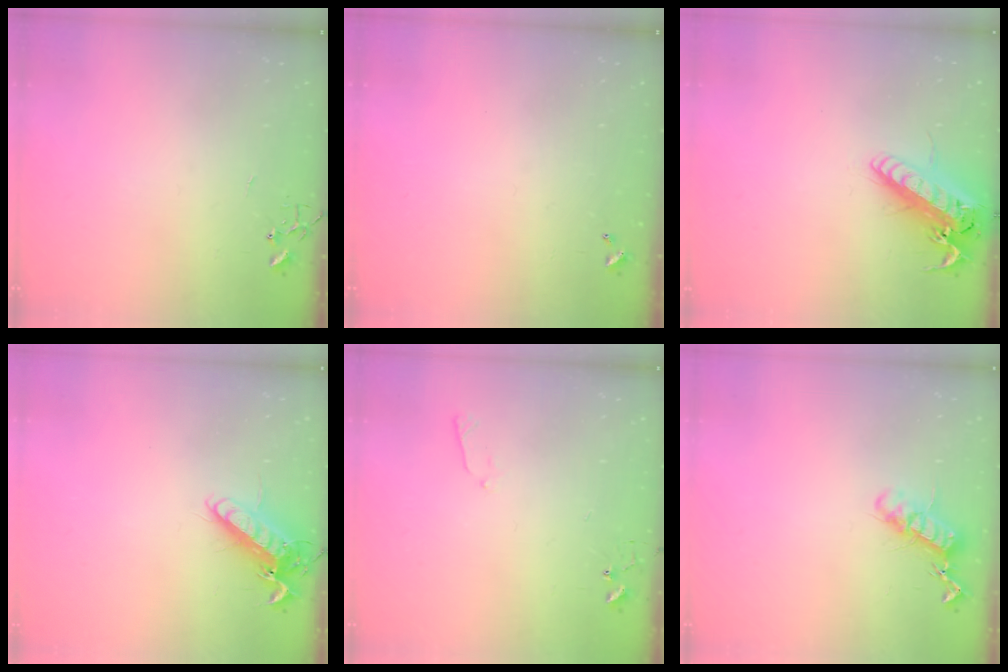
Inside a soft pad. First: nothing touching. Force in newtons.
{"total": 0.0}
{"total": 19.1, "press": 18.8, "slide": 3.3}
{"total": 12.9, "press": 12.8, "slide": 1.7}
{"total": 4.4, "press": 4.4, "slide": 0.5}
{"total": 12.5, "press": 12.5, "slide": 0.6}